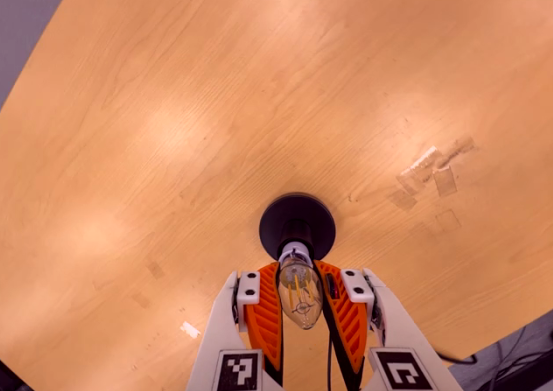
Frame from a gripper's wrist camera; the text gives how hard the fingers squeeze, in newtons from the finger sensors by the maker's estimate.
{"total": 18.0, "left": 16.4, "right": 19.6}